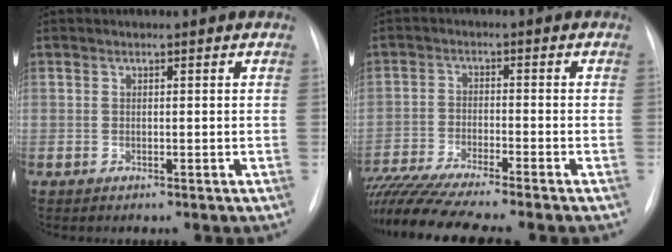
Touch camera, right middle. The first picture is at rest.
{"total": 15.0, "force": [-13.0, -0.3, 7.4], "torque": [-0.139, -0.028, -0.220]}